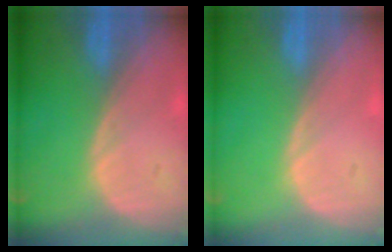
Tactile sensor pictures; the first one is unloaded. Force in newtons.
{"total": 0.0}